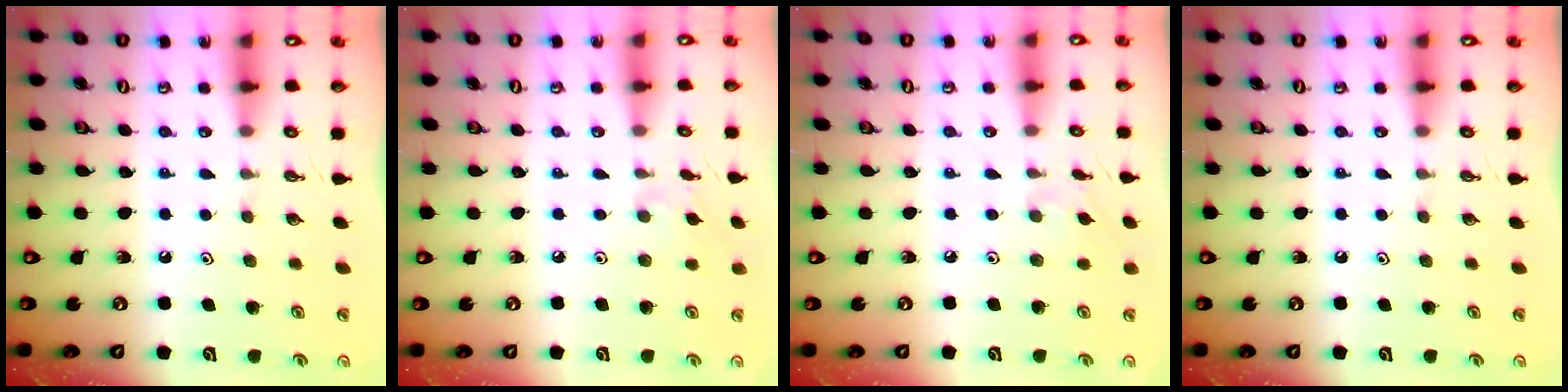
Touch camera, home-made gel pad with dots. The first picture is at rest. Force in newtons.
{"total": 4.5, "press": 4.4, "slide": 0.7}
{"total": 3.3, "press": 3.2, "slide": 0.7}
{"total": 0.0}